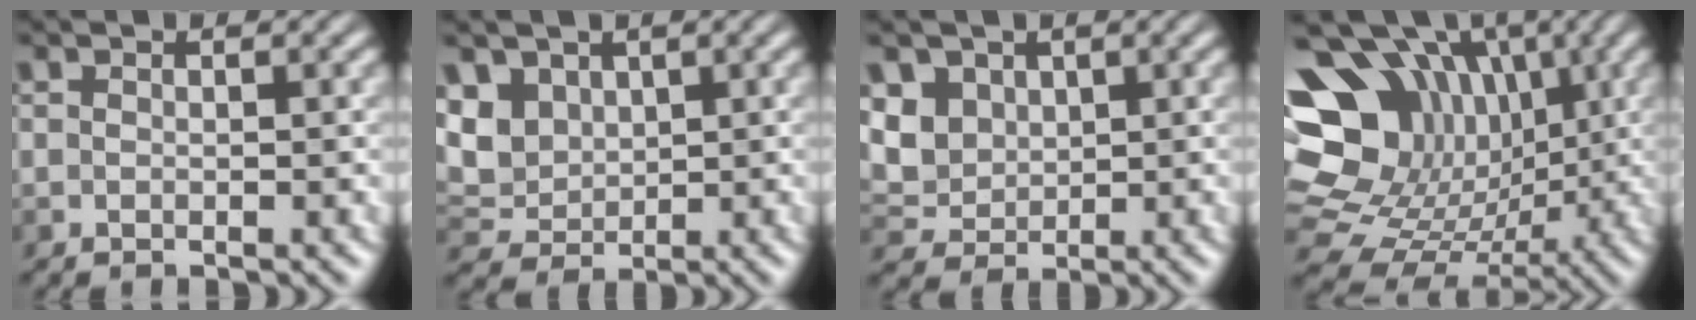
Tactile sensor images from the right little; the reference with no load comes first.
{"total": 3.8, "force": [1.4, 3.0, 2.0], "torque": [-0.060, -0.001, 0.019]}
{"total": 3.2, "force": [0.9, 2.8, 1.4], "torque": [-0.048, -0.003, 0.009]}
{"total": 14.2, "force": [3.2, 10.9, 8.6], "torque": [-0.163, 0.025, 0.066]}